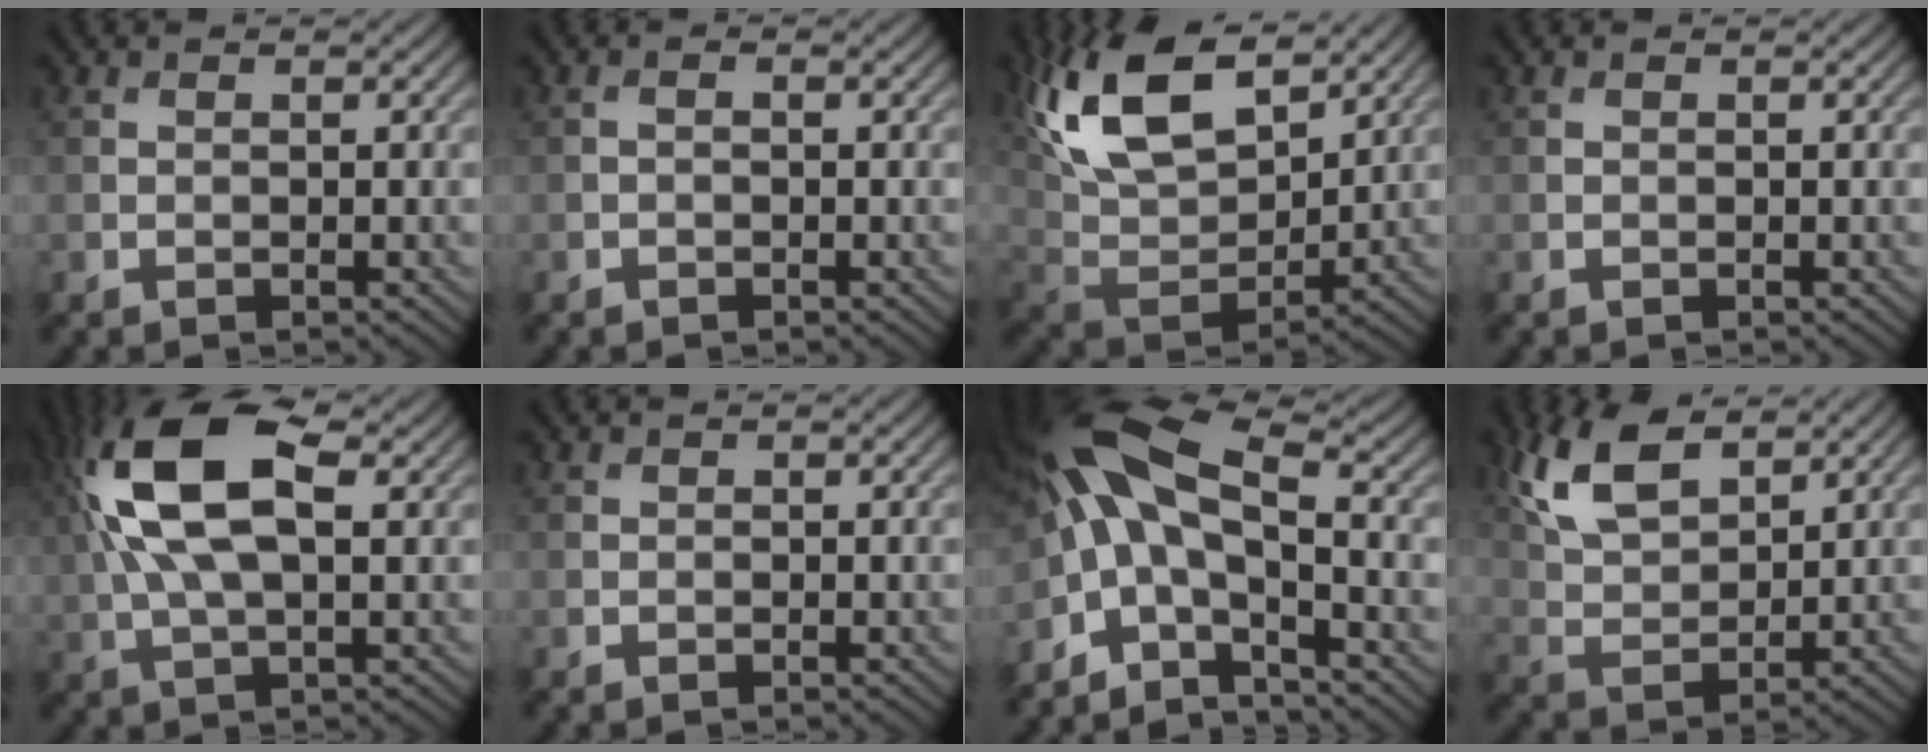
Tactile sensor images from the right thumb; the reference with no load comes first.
{"total": 0.7, "force": [-0.1, 0.2, 0.6], "torque": [-0.013, 0.000, -0.003]}
{"total": 16.0, "force": [8.8, 7.6, 10.9], "torque": [-0.250, 0.023, 0.151]}
{"total": 0.0}
{"total": 13.0, "force": [3.0, 5.9, 11.1], "torque": [-0.240, 0.017, 0.051]}
{"total": 0.0}
{"total": 9.9, "force": [-2.5, 4.2, 8.6], "torque": [-0.173, 0.017, -0.069]}
{"total": 9.2, "force": [5.3, 4.3, 6.3], "torque": [-0.156, 0.009, 0.107]}